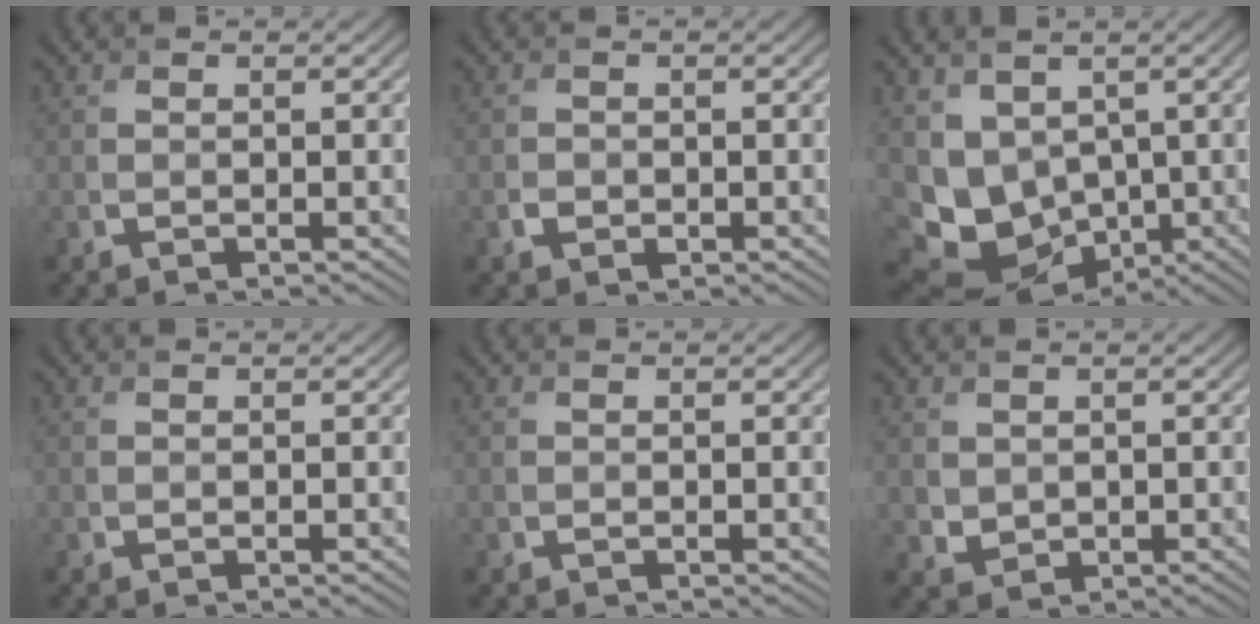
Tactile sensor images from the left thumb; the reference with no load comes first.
{"total": 1.1, "force": [-0.4, 0.9, 0.5], "torque": [-0.010, -0.005, -0.010]}
{"total": 8.9, "force": [0.4, 7.2, 5.2], "torque": [-0.116, -0.026, 0.027]}
{"total": 0.0}
{"total": 0.0}
{"total": 1.8, "force": [0.9, 1.5, 0.7], "torque": [-0.020, -0.006, 0.023]}